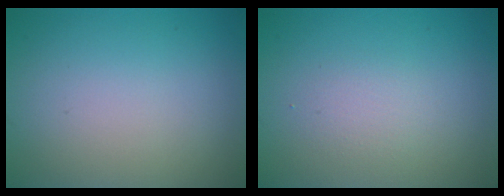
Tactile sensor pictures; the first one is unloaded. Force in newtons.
{"total": 1.5, "press": 1.5, "slide": 0.1}